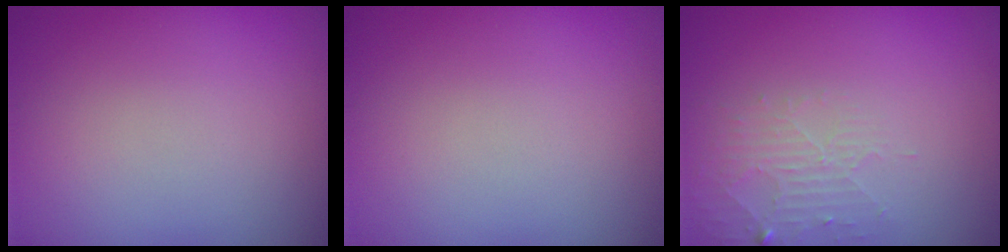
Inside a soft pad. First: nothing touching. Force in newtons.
{"total": 0.0}
{"total": 1.9, "press": 1.9, "slide": 0.3}